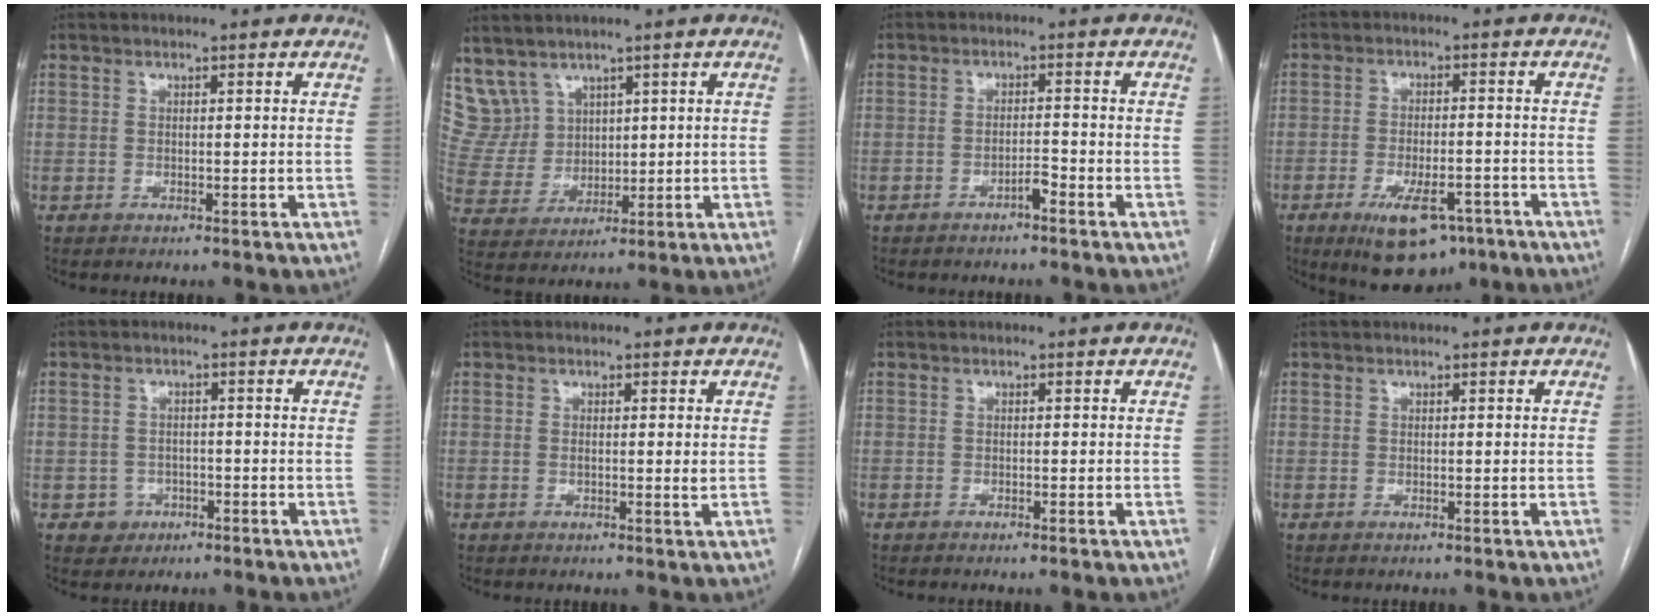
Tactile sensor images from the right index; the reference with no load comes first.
{"total": 7.3, "force": [5.2, 5.1, 0.5], "torque": [-0.026, 0.024, 0.125]}
{"total": 1.9, "force": [-1.4, 0.2, 1.3], "torque": [-0.019, 0.002, -0.024]}
{"total": 10.4, "force": [-6.2, 4.3, 7.2], "torque": [-0.114, -0.009, -0.089]}
{"total": 3.3, "force": [-1.3, 3.1, 0.1], "torque": [0.009, 0.014, -0.016]}
{"total": 1.5, "force": [0.1, 0.1, 1.5], "torque": [-0.025, -0.003, 0.000]}
{"total": 0.5, "force": [-0.3, -0.1, 0.4], "torque": [-0.008, 0.001, -0.005]}
{"total": 0.0}